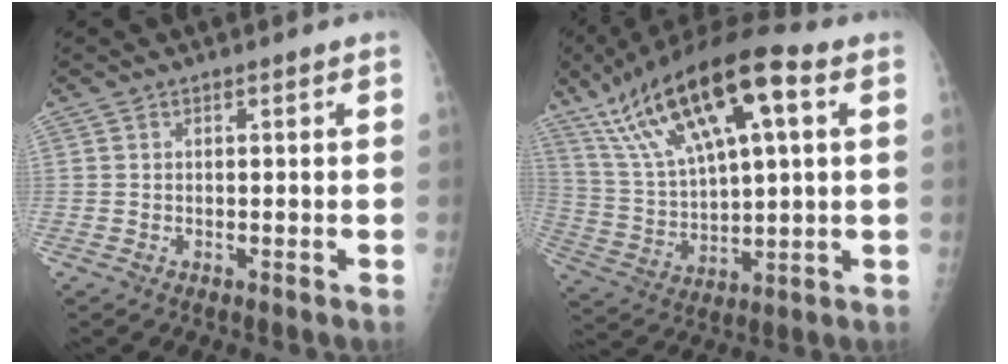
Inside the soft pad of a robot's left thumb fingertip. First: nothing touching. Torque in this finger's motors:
{"motor_torque": [0.93, 1.10, 1.38, -1.39, 0.38]}